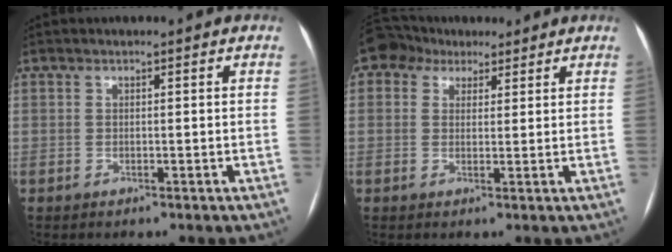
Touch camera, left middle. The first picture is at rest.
{"total": 6.0, "force": [4.1, 4.2, 1.5], "torque": [-0.034, 0.034, 0.071]}